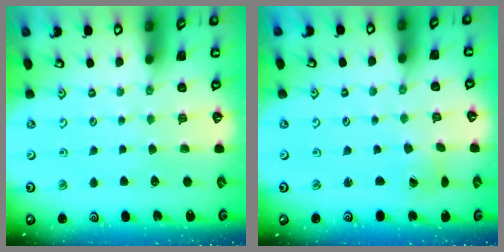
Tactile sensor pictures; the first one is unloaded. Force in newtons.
{"total": 1.6, "press": 1.6, "slide": 0.2}